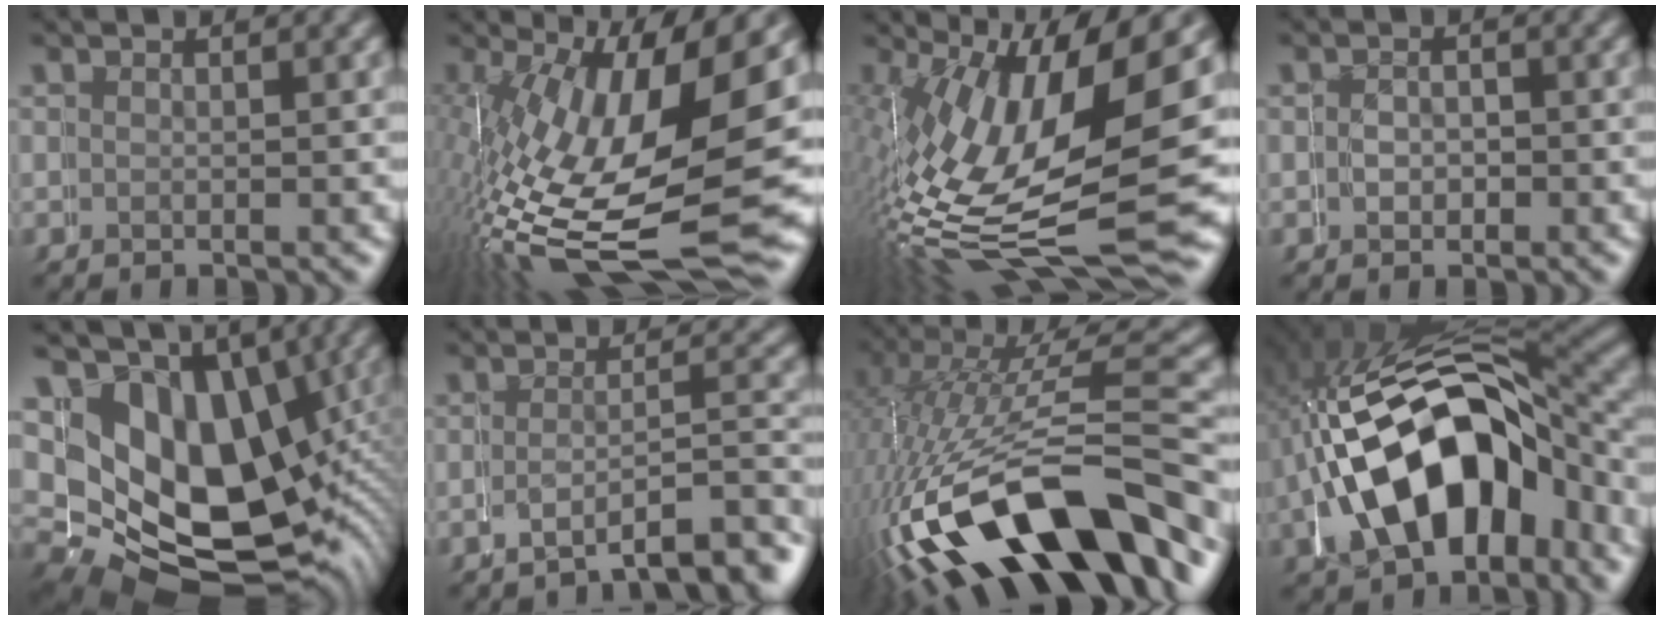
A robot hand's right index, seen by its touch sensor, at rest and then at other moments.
{"total": 12.5, "force": [-2.7, 5.7, 10.8], "torque": [-0.190, -0.036, -0.018]}
{"total": 11.9, "force": [-0.7, 5.6, 10.5], "torque": [-0.166, -0.015, 0.005]}
{"total": 1.7, "force": [-0.3, 1.2, -1.2], "torque": [0.009, -0.007, -0.005]}
{"total": 15.7, "force": [-0.8, 12.6, 9.2], "torque": [-0.190, -0.063, 0.009]}
{"total": 4.0, "force": [-3.5, 0.0, 2.1], "torque": [-0.021, -0.003, -0.055]}
{"total": 11.3, "force": [-4.7, 4.7, 9.2], "torque": [-0.181, -0.024, -0.050]}
{"total": 15.0, "force": [-0.6, 9.4, 11.6], "torque": [-0.214, -0.016, 0.006]}